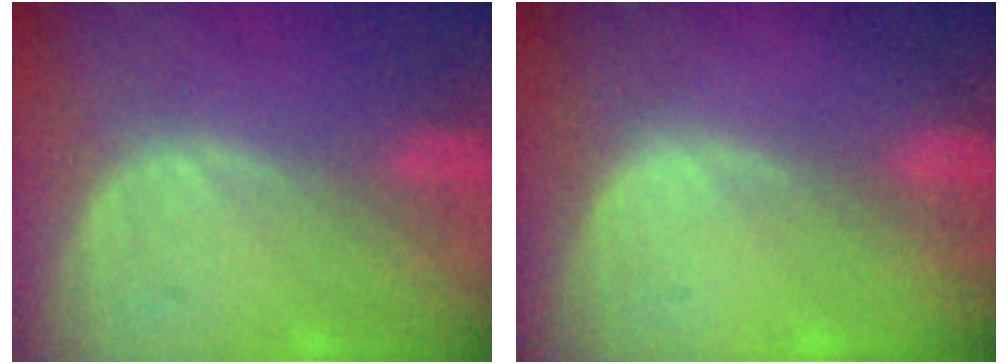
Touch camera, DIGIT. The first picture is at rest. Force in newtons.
{"total": 0.5, "press": 0.3, "slide": 0.4}